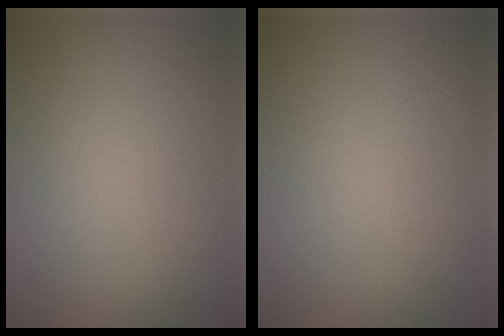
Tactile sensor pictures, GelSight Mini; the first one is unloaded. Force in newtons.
{"total": 0.0}